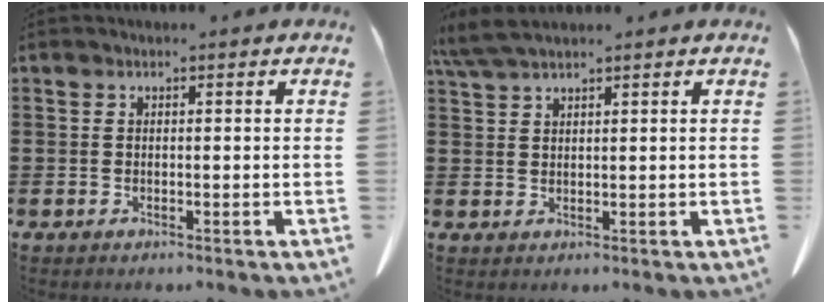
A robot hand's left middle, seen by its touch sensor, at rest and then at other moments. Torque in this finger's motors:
{"motor_torque": [0.71, 0.65, 0.08, 0.03]}